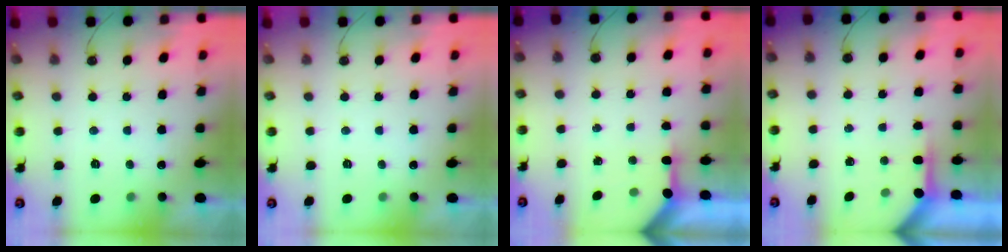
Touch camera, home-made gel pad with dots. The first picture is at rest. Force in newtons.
{"total": 0.0}
{"total": 3.4, "press": 3.3, "slide": 0.4}
{"total": 4.0, "press": 4.0, "slide": 0.3}